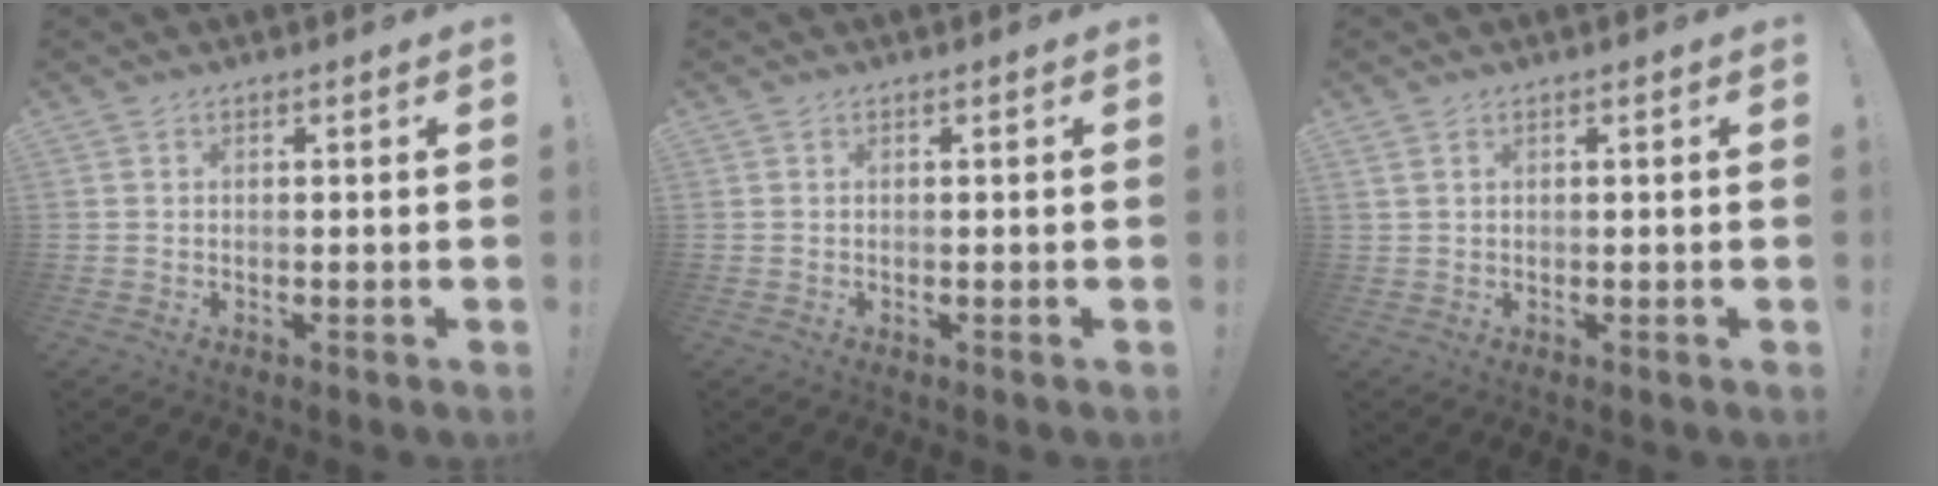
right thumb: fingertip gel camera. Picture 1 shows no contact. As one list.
[{"total": 0.0}, {"total": 1.5, "force": [0.8, 0.7, 1.0], "torque": [-0.021, 0.002, 0.016]}]